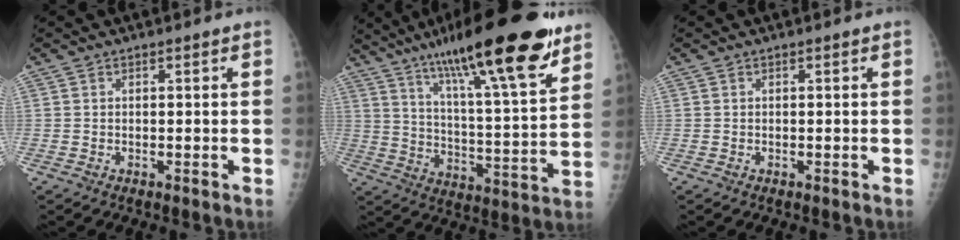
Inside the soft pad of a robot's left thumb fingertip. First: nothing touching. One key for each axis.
{"total": 25.4, "fx": 16.6, "fy": 4.5, "fz": 18.7, "tx": -0.283, "ty": -0.053, "tz": 0.266}
{"total": 0.0}